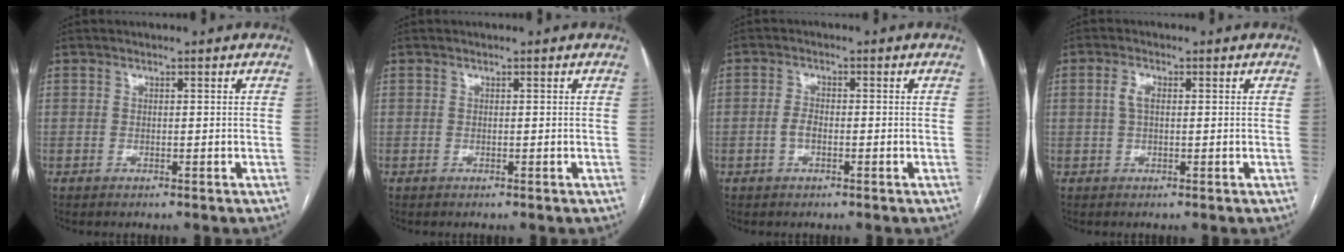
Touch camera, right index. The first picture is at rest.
{"total": 0.0}
{"total": 2.2, "force": [-0.6, 1.1, 1.8], "torque": [-0.037, 0.003, -0.011]}
{"total": 2.4, "force": [0.5, 1.1, 2.1], "torque": [-0.046, 0.009, 0.009]}